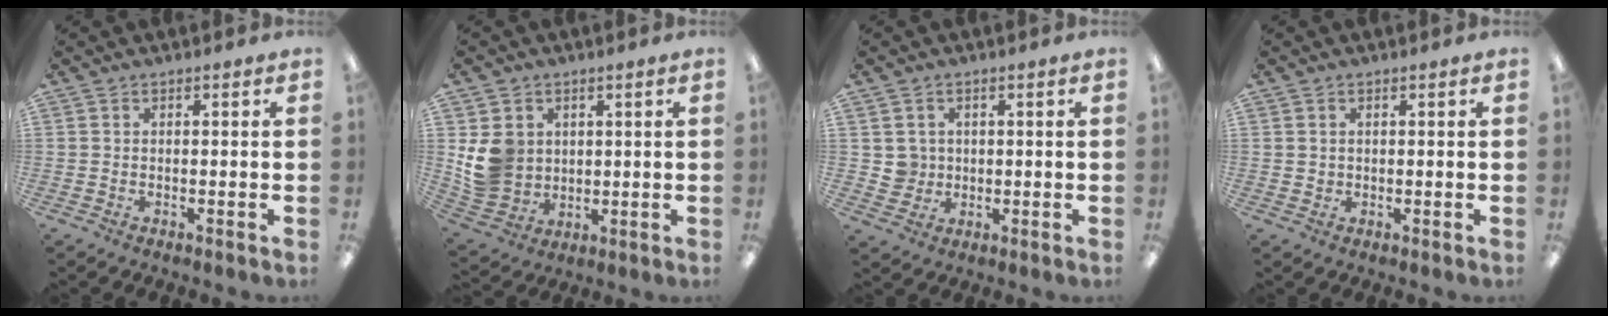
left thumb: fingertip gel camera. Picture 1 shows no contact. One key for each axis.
{"total": 9.2, "fx": 2.2, "fy": 8.4, "fz": 3.1, "tx": -0.075, "ty": -0.001, "tz": 0.051}
{"total": 4.0, "fx": 1.0, "fy": 3.9, "fz": 0.1, "tx": 0.002, "ty": 0.001, "tz": 0.017}
{"total": 1.2, "fx": 0.6, "fy": 1.1, "fz": 0.1, "tx": -0.003, "ty": 0.004, "tz": 0.010}